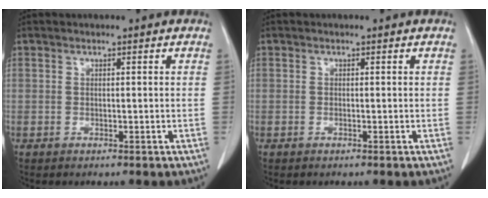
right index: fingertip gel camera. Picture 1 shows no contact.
{"total": 0.0}